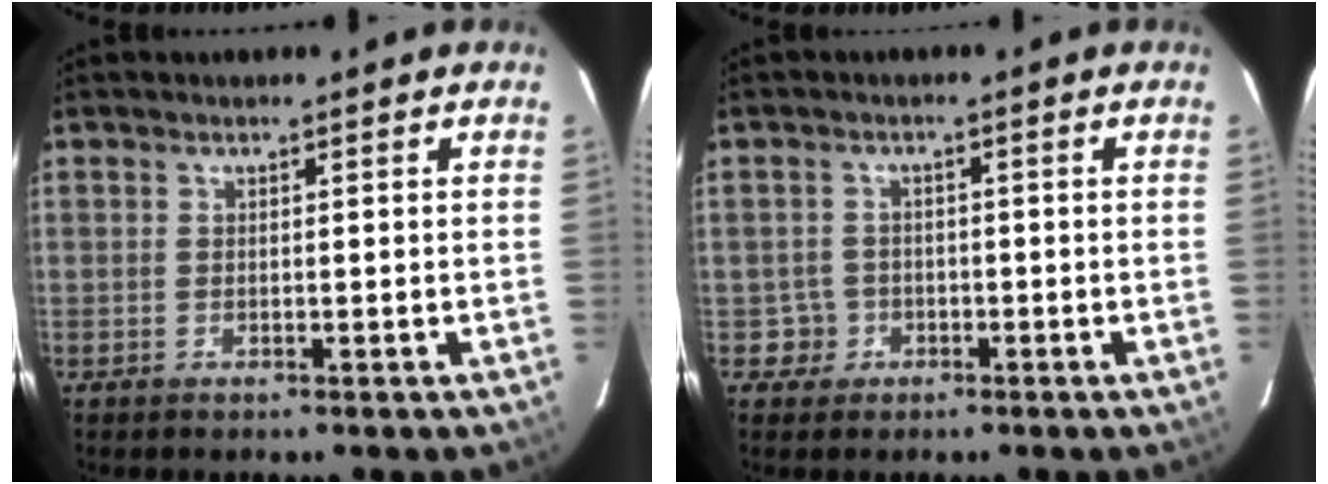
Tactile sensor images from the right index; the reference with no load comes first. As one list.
[{"total": 3.4, "force": [-1.2, 3.2, -0.3], "torque": [0.007, 0.020, -0.018]}]